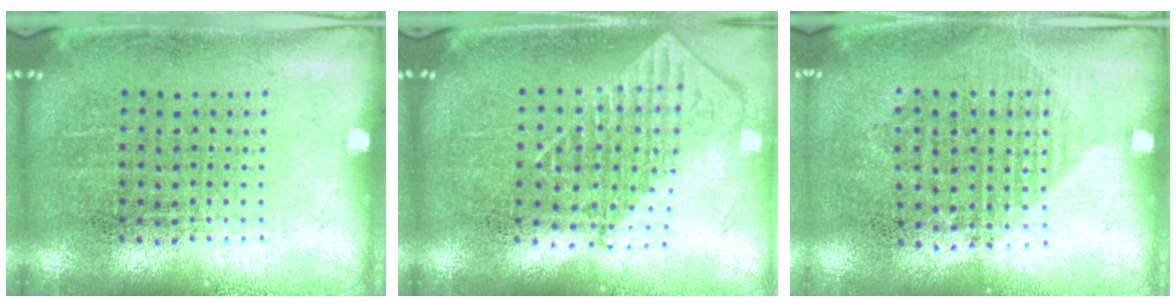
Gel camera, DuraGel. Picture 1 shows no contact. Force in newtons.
{"total": 1.9, "press": 1.5, "slide": 1.3}
{"total": 1.0, "press": 0.9, "slide": 0.4}